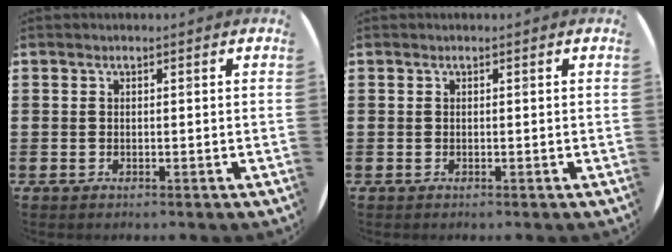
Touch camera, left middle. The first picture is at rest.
{"total": 0.0}